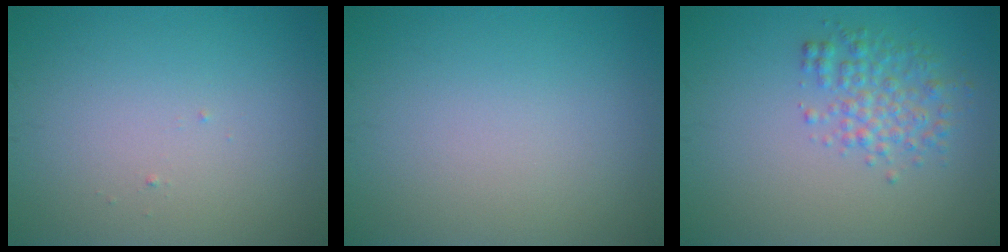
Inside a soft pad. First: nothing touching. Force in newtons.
{"total": 0.0}
{"total": 3.0, "press": 3.0, "slide": 0.1}